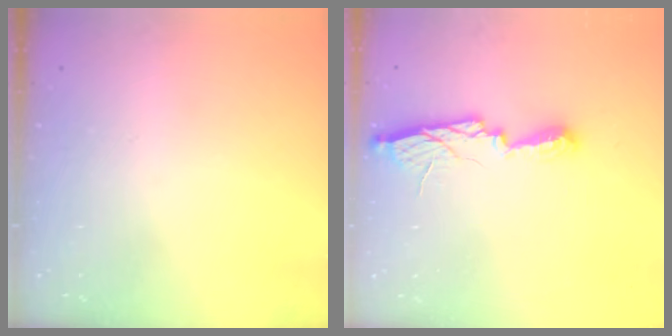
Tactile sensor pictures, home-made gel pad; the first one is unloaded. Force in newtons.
{"total": 9.7, "press": 9.7, "slide": 0.9}